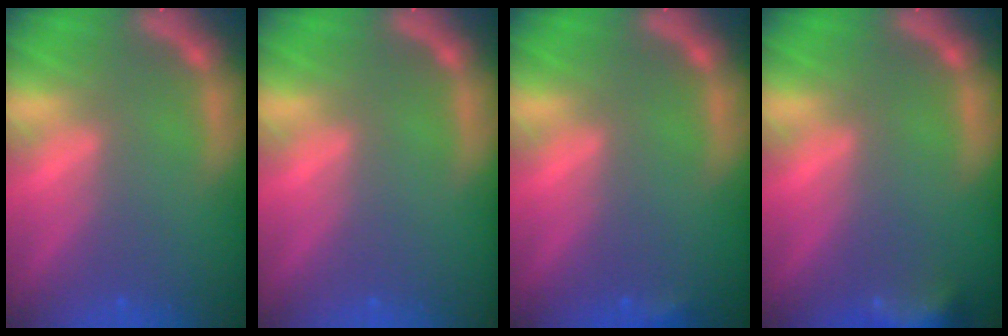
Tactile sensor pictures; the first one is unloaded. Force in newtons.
{"total": 0.0}
{"total": 0.9}
{"total": 4.9}